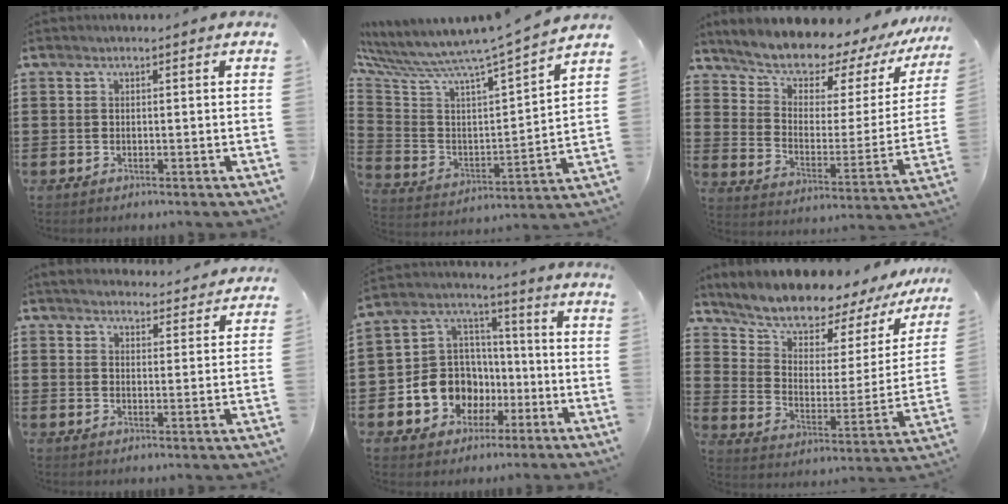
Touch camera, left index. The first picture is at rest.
{"total": 6.1, "force": [5.7, -0.6, 2.2], "torque": [-0.075, -0.069, 0.081]}
{"total": 7.0, "force": [6.6, 2.0, 1.2], "torque": [-0.061, -0.062, 0.111]}
{"total": 4.0, "force": [4.0, 0.2, 0.3], "torque": [-0.022, -0.021, 0.070]}
{"total": 10.3, "force": [-3.7, 9.3, 2.7], "torque": [-0.092, 0.017, -0.062]}
{"total": 7.4, "force": [7.0, 2.0, 1.2], "torque": [-0.063, -0.064, 0.117]}